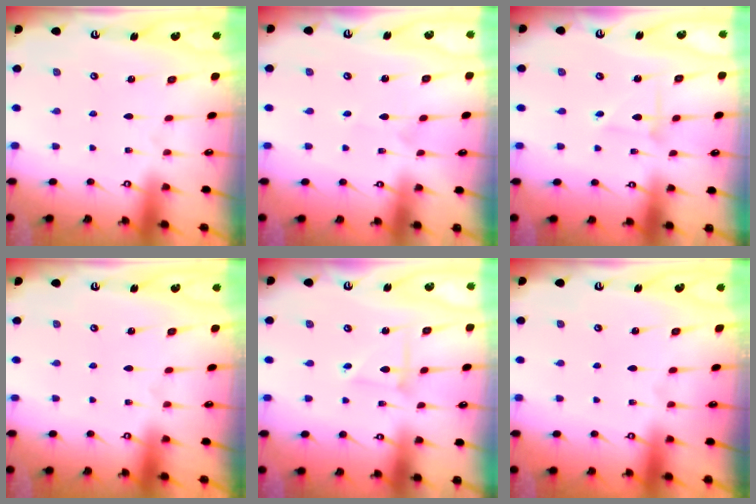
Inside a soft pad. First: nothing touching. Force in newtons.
{"total": 1.1, "press": 1.1, "slide": 0.1}
{"total": 2.1, "press": 2.1, "slide": 0.1}
{"total": 0.0}
{"total": 2.8, "press": 2.8, "slide": 0.3}
{"total": 0.0}